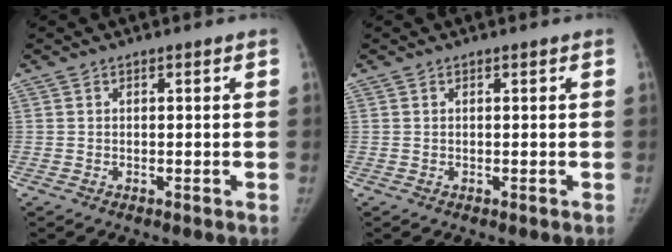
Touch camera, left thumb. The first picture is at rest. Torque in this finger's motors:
{"motor_torque": [0.12, 0.01, 0.06, -0.77, 0.02]}